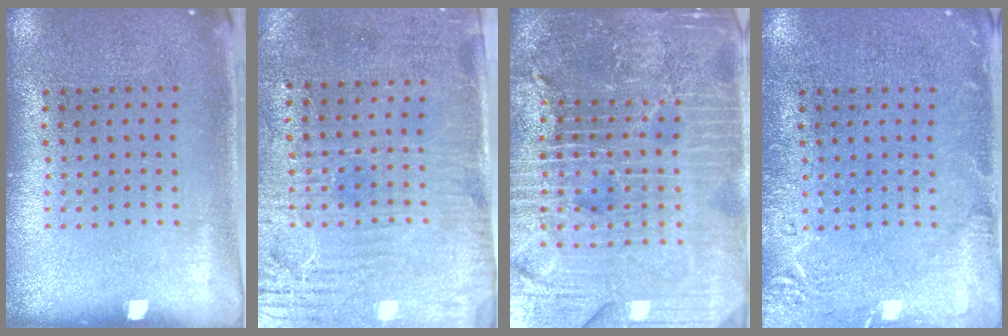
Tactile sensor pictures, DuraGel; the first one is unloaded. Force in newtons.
{"total": 3.3, "press": 2.8, "slide": 1.7}
{"total": 6.5, "press": 5.7, "slide": 3.1}
{"total": 2.7, "press": 2.7, "slide": 0.5}